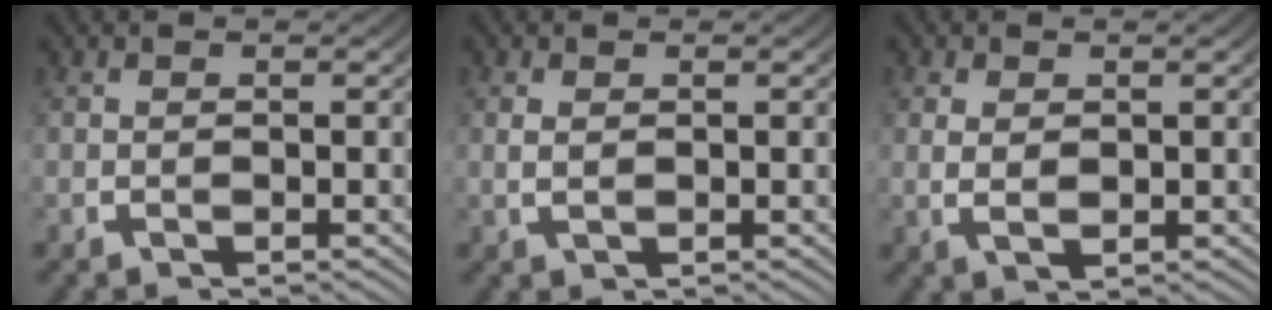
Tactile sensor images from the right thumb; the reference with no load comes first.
{"total": 0.9, "force": [0.3, 0.4, 0.7], "torque": [-0.021, -0.005, 0.012]}
{"total": 1.7, "force": [0.4, 0.9, 1.4], "torque": [-0.033, -0.010, 0.017]}